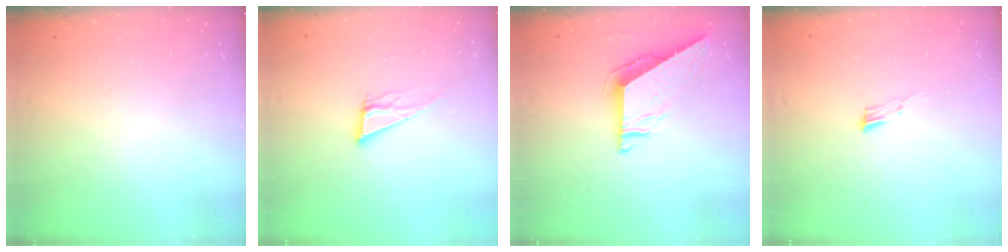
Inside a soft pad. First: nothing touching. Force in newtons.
{"total": 9.2, "press": 8.4, "slide": 3.5}
{"total": 7.2, "press": 7.2, "slide": 0.5}
{"total": 4.4, "press": 4.3, "slide": 1.0}